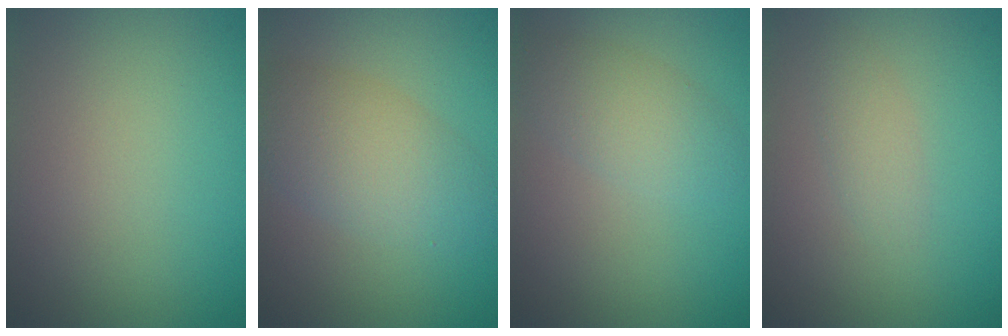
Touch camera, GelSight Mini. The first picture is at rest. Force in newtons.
{"total": 4.7, "press": 4.7, "slide": 0.1}
{"total": 2.8, "press": 2.8, "slide": 0.1}
{"total": 1.3, "press": 1.3, "slide": 0.0}